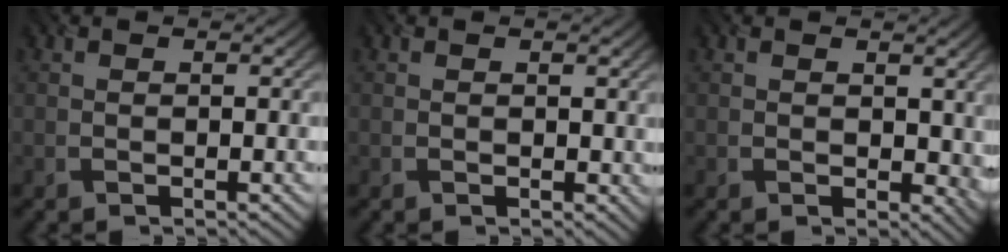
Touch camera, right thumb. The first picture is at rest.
{"total": 0.6, "force": [0.2, 0.5, 0.2], "torque": [-0.001, -0.005, 0.002]}
{"total": 3.2, "force": [0.5, 2.4, 2.0], "torque": [-0.032, -0.011, 0.012]}